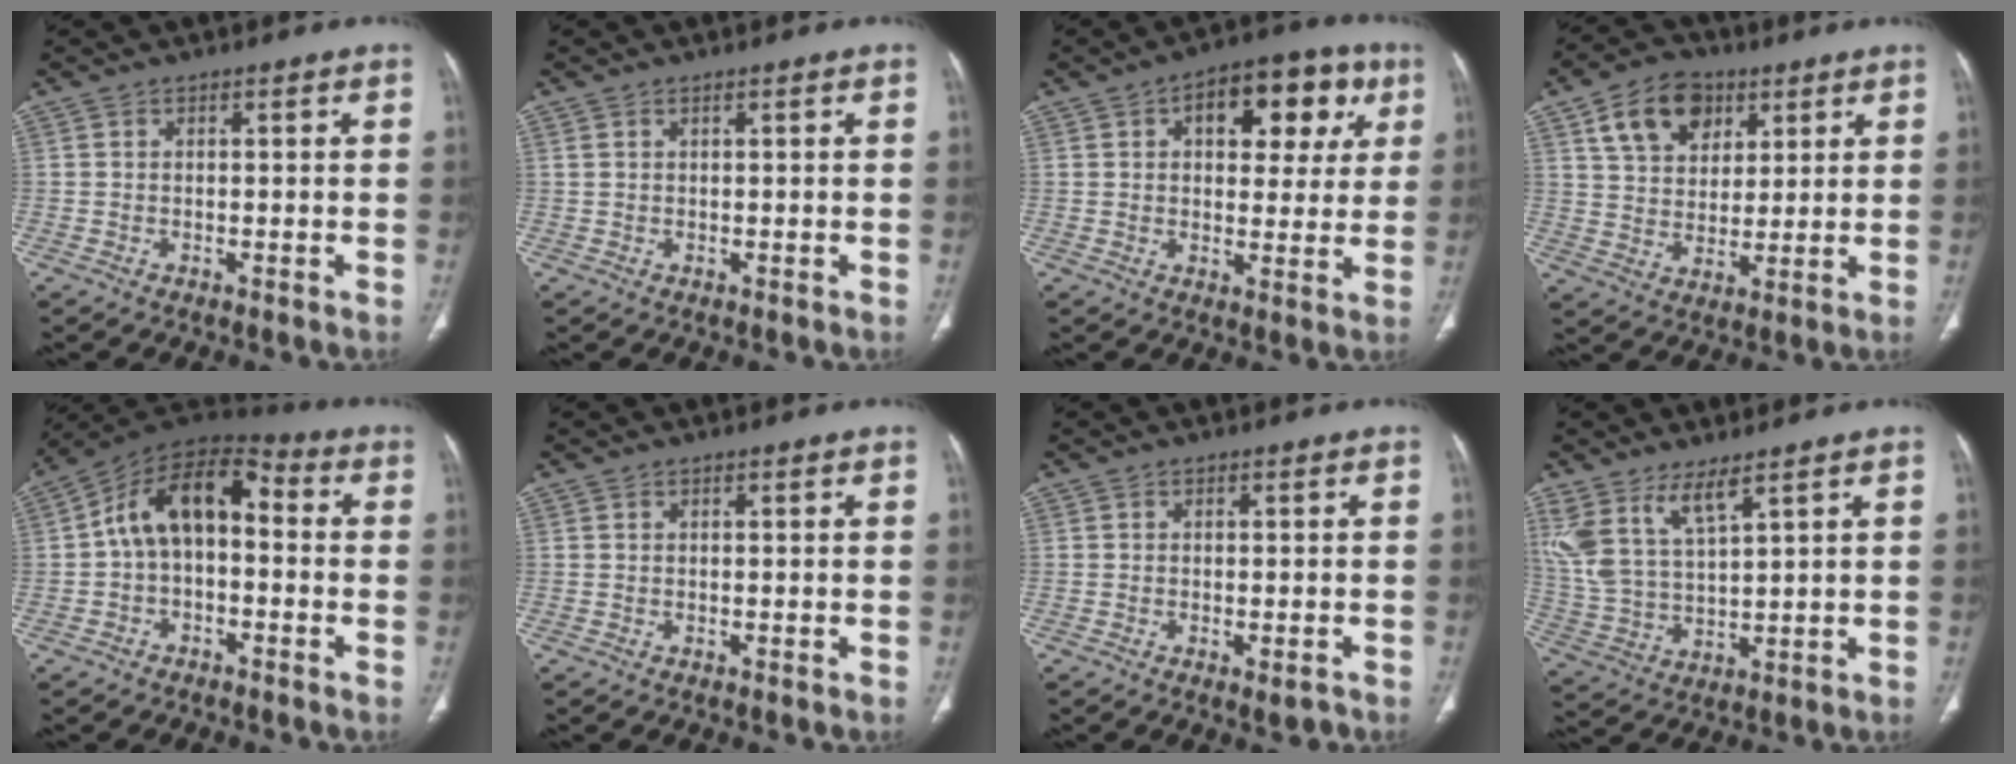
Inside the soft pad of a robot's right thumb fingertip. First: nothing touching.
{"total": 0.8, "force": [0.6, 0.3, 0.5], "torque": [-0.011, 0.004, 0.016]}
{"total": 15.0, "force": [5.7, 8.4, 11.1], "torque": [-0.098, 0.007, 0.074]}
{"total": 12.3, "force": [5.8, 8.7, 6.6], "torque": [-0.084, -0.014, 0.103]}
{"total": 12.8, "force": [0.0, 7.9, 10.0], "torque": [-0.145, 0.050, -0.016]}
{"total": 0.0}
{"total": 2.2, "force": [-1.2, 0.8, 1.6], "torque": [-0.017, 0.002, -0.012]}
{"total": 10.0, "force": [6.3, 3.4, 7.0], "torque": [-0.151, -0.026, 0.144]}